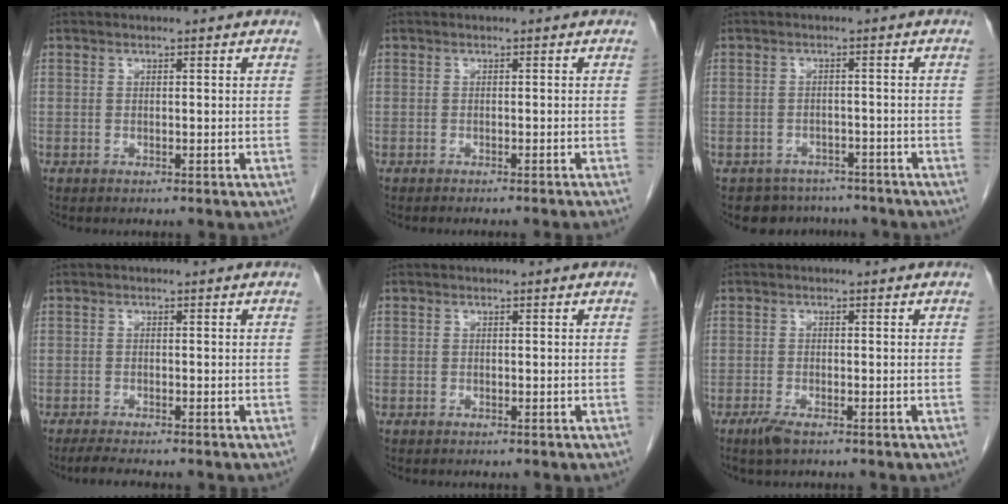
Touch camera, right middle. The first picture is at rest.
{"total": 3.9, "force": [-3.5, -0.6, 1.7], "torque": [-0.011, 0.001, -0.044]}
{"total": 5.8, "force": [-4.9, 3.1, -0.1], "torque": [0.011, 0.016, -0.062]}
{"total": 3.5, "force": [-2.9, 0.2, 1.9], "torque": [-0.033, -0.008, -0.044]}
{"total": 0.0}
{"total": 2.3, "force": [-1.6, 0.6, 1.6], "torque": [-0.038, -0.005, -0.029]}